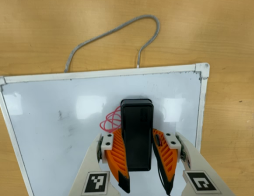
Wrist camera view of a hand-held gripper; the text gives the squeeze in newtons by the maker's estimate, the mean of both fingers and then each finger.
{"total": 13.7, "left": 13.4, "right": 14.1}